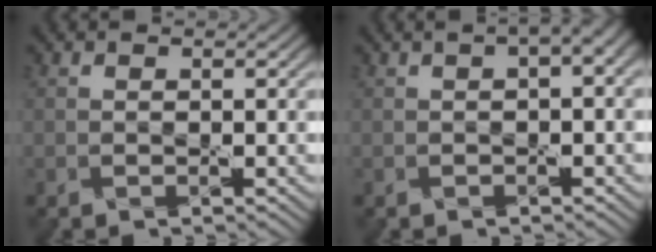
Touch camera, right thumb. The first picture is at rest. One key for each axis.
{"total": 2.8, "fx": 0.6, "fy": 0.6, "fz": 2.7, "tx": -0.040, "ty": 0.011, "tz": 0.009}